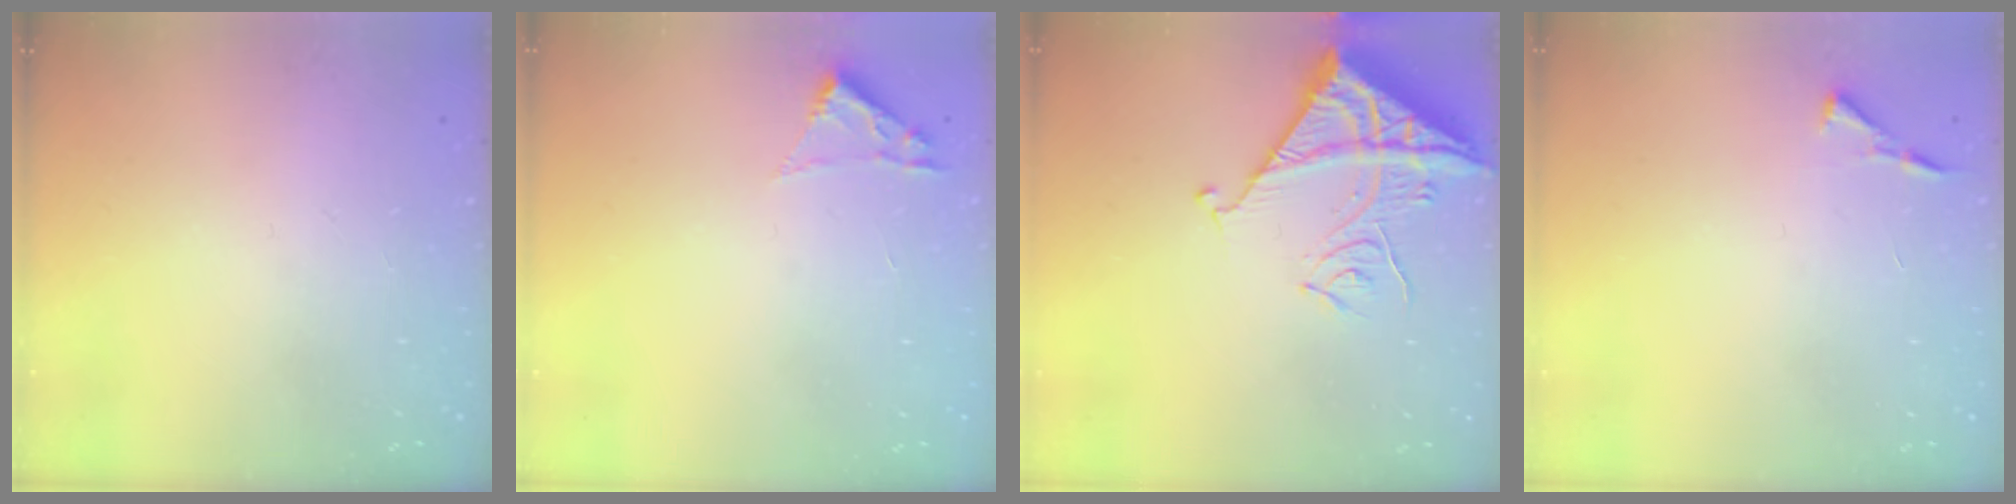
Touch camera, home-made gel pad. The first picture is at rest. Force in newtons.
{"total": 1.8, "press": 1.8, "slide": 0.2}
{"total": 13.7, "press": 13.6, "slide": 1.1}
{"total": 3.5, "press": 3.4, "slide": 0.5}